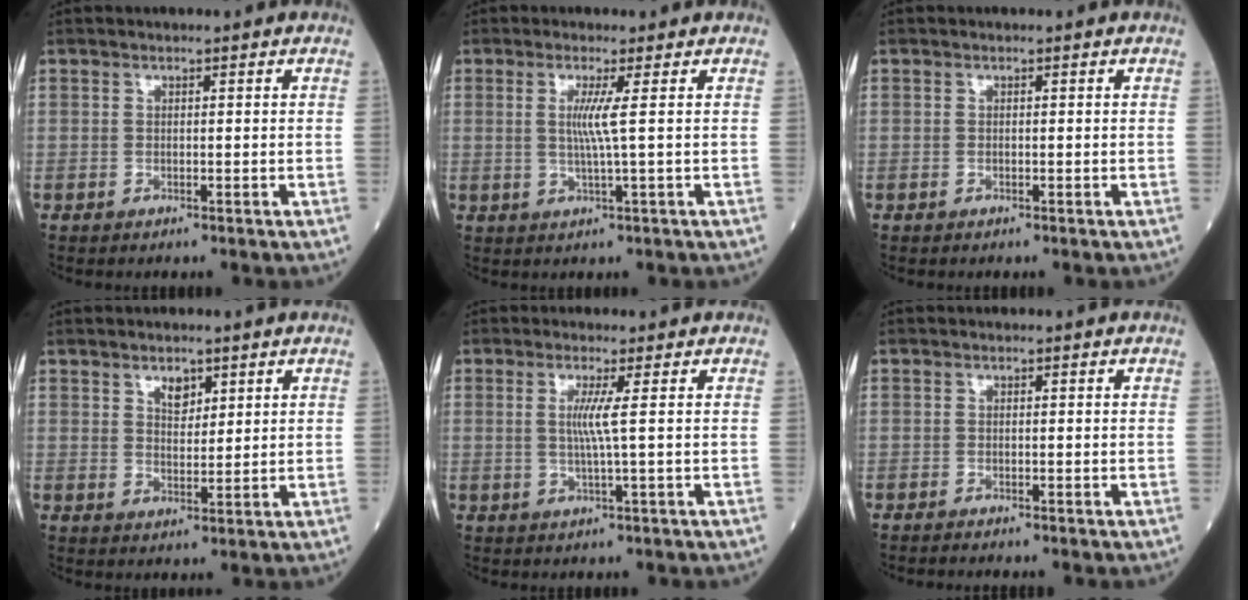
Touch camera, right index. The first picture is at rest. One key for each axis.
{"total": 3.5, "fx": 0.5, "fy": -1.1, "fz": 3.3, "tx": -0.069, "ty": -0.005, "tz": 0.008}
{"total": 0.0}
{"total": 3.1, "fx": 1.9, "fy": 1.7, "fz": 1.8, "tx": -0.029, "ty": -0.001, "tz": 0.034}
{"total": 3.2, "fx": 0.4, "fy": -1.0, "fz": 3.1, "tx": -0.063, "ty": -0.004, "tz": 0.007}
{"total": 1.4, "fx": -1.2, "fy": -0.1, "fz": 0.6, "tx": -0.010, "ty": 0.000, "tz": -0.015}